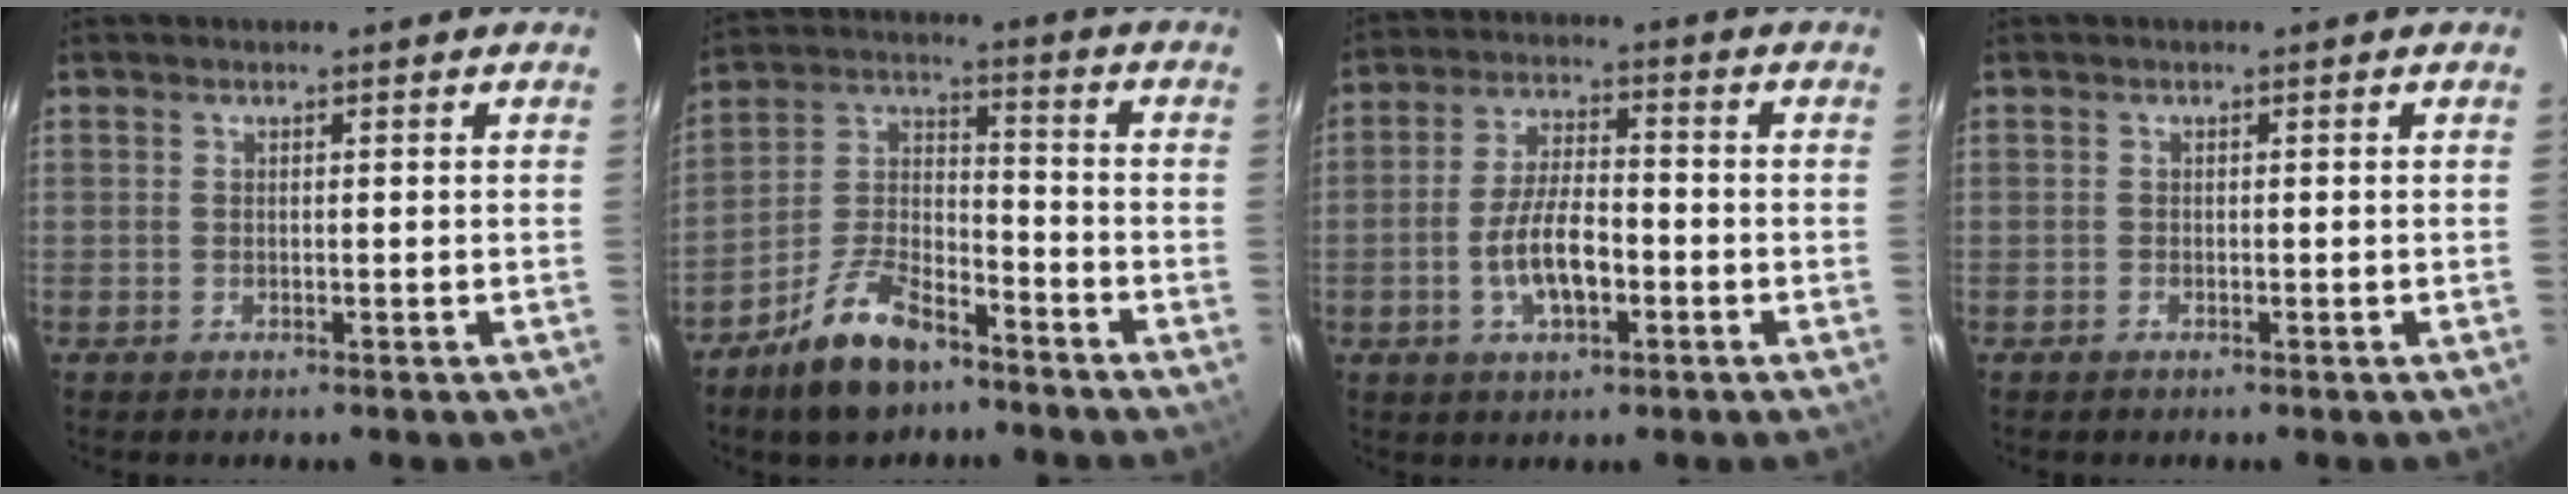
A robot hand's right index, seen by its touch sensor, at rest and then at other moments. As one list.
[{"total": 12.8, "force": [-8.9, 5.5, 7.3], "torque": [-0.154, 0.018, -0.161]}, {"total": 8.4, "force": [-2.8, 3.3, 7.2], "torque": [-0.144, 0.004, -0.047]}, {"total": 0.0}]